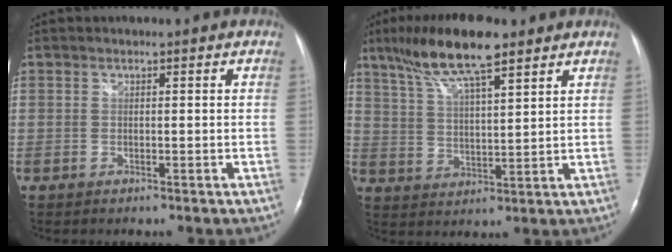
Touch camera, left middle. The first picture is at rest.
{"total": 12.1, "force": [8.4, 2.1, 8.5], "torque": [-0.163, 0.019, 0.150]}